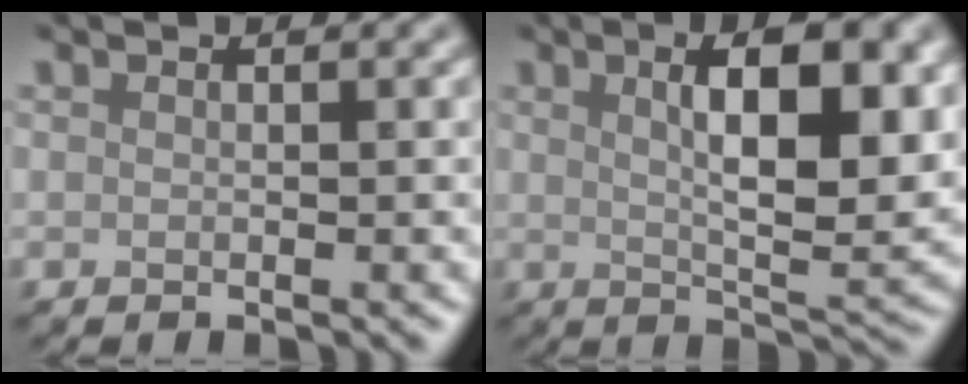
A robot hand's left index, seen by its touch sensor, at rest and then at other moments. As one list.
[{"total": 10.2, "force": [2.5, 3.3, 9.3], "torque": [-0.127, 0.001, 0.042]}]